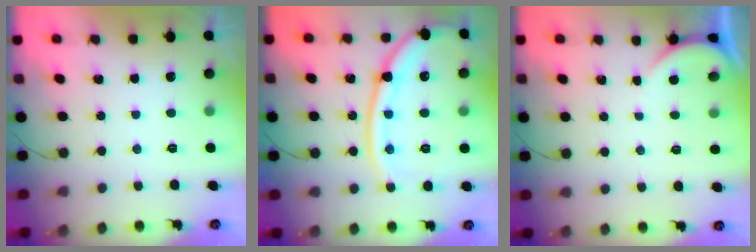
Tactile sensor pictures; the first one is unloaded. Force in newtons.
{"total": 18.5, "press": 18.4, "slide": 2.0}
{"total": 1.6, "press": 1.6, "slide": 0.2}